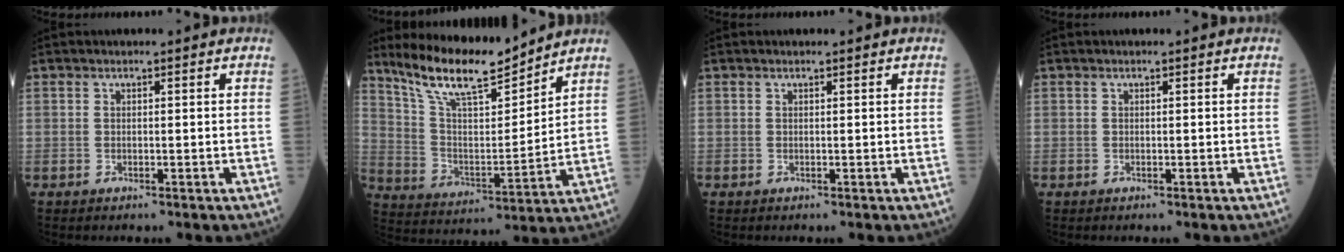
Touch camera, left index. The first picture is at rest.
{"total": 13.9, "force": [12.2, 2.0, 6.5], "torque": [-0.124, -0.003, 0.225]}
{"total": 0.0}
{"total": 0.0}